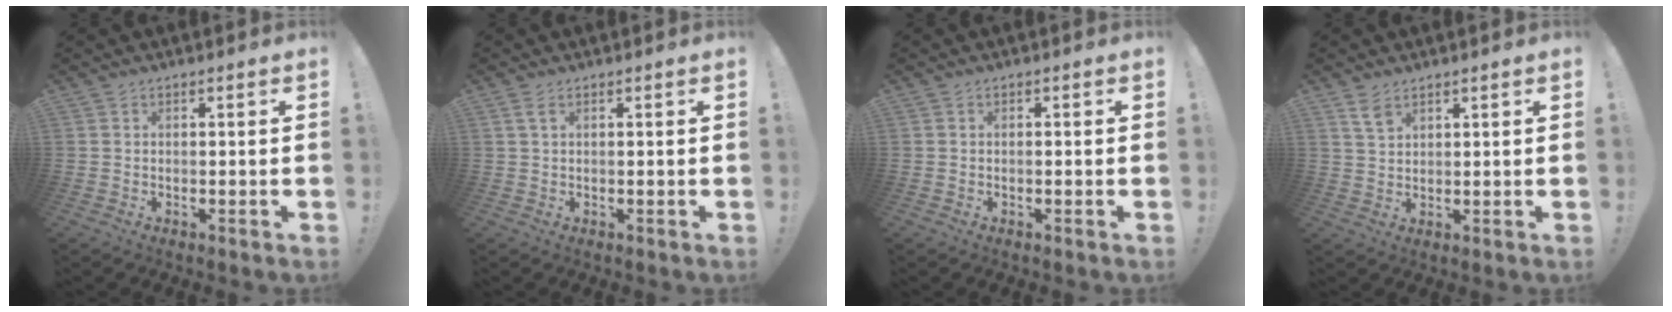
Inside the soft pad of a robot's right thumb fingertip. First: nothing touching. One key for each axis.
{"total": 2.1, "fx": 0.9, "fy": 0.7, "fz": 1.7, "tx": -0.038, "ty": 0.004, "tz": 0.016}
{"total": 0.6, "fx": -0.5, "fy": 0.0, "fz": 0.4, "tx": -0.010, "ty": 0.000, "tz": -0.007}
{"total": 4.3, "fx": 3.0, "fy": 2.1, "fz": 2.3, "tx": -0.029, "ty": -0.019, "tz": 0.053}